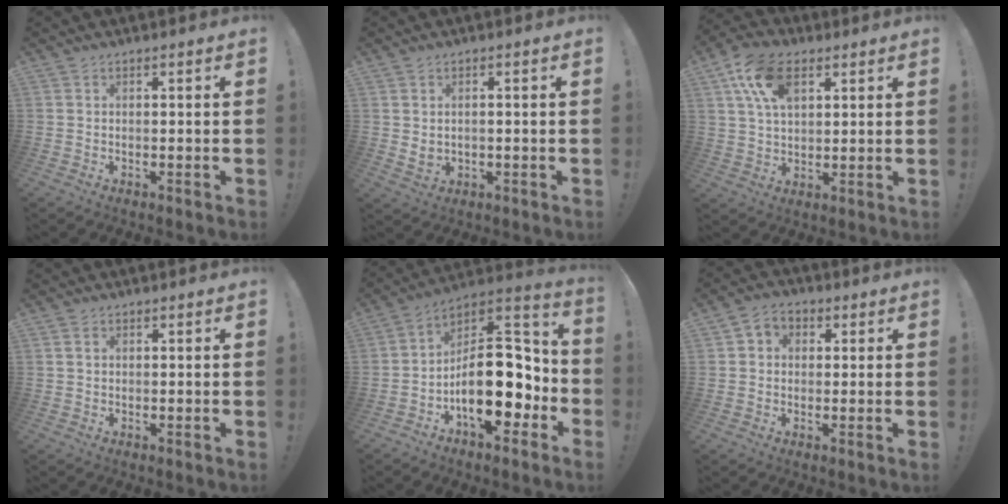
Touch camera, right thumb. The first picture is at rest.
{"total": 2.3, "force": [0.9, 1.3, 1.6], "torque": [-0.024, -0.006, 0.016]}
{"total": 13.5, "force": [5.9, 8.6, 8.6], "torque": [-0.140, -0.001, 0.113]}
{"total": 0.9, "force": [0.3, 0.8, 0.3], "torque": [-0.005, 0.002, 0.006]}
{"total": 22.0, "force": [-4.5, 12.0, 17.8], "torque": [-0.265, 0.017, -0.063]}
{"total": 10.7, "force": [4.1, 7.2, 6.7], "torque": [-0.114, 0.006, 0.080]}